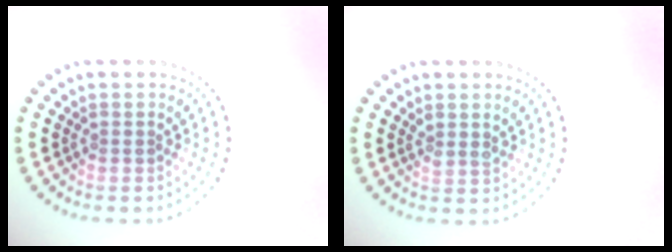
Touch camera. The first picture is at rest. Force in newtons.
{"total": 0.8, "press": 0.6, "slide": 0.5}